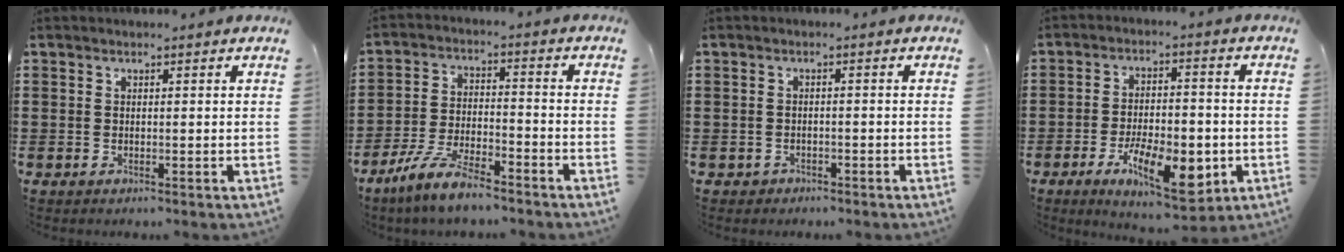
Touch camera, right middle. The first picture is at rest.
{"total": 7.4, "force": [-6.1, 1.2, 4.0], "torque": [-0.095, -0.003, -0.122]}
{"total": 1.0, "force": [-0.8, 0.5, 0.0], "torque": [-0.004, 0.002, -0.019]}
{"total": 10.8, "force": [-4.8, 4.4, 8.6], "torque": [-0.134, 0.001, -0.080]}